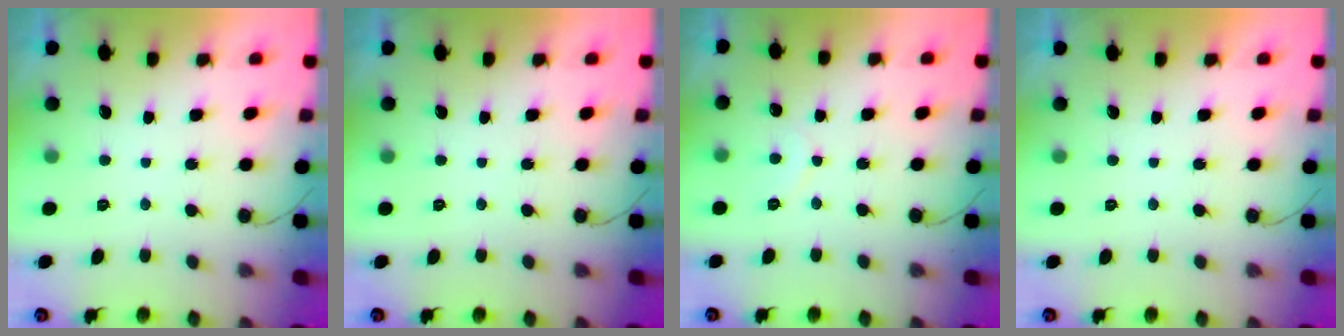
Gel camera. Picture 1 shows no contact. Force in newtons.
{"total": 0.0}
{"total": 5.2, "press": 5.2, "slide": 0.5}
{"total": 1.9, "press": 1.9, "slide": 0.1}